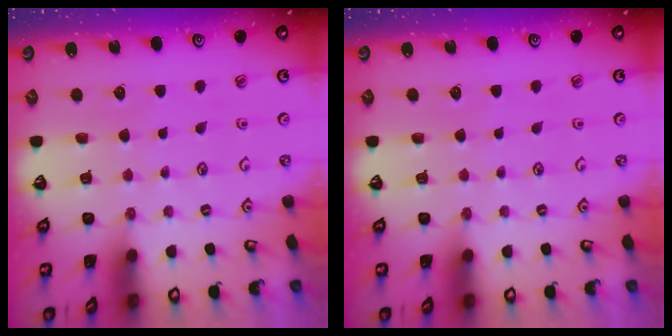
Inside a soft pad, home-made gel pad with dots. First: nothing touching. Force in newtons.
{"total": 0.0}